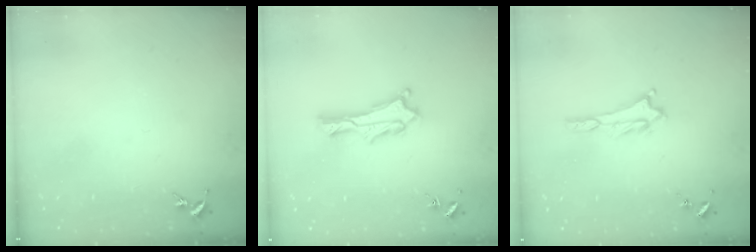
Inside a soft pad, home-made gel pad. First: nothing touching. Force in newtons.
{"total": 2.0, "press": 2.0, "slide": 0.2}
{"total": 0.7, "press": 0.7, "slide": 0.2}